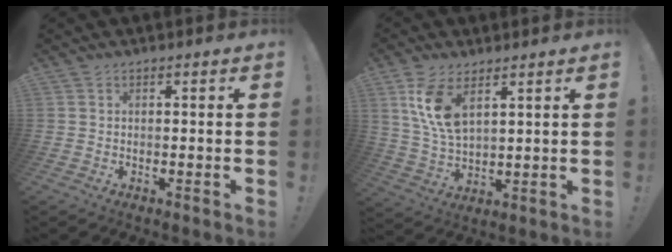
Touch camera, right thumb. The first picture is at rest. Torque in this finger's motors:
{"motor_torque": [0.19, 0.26, 0.88, 0.91, 0.06]}